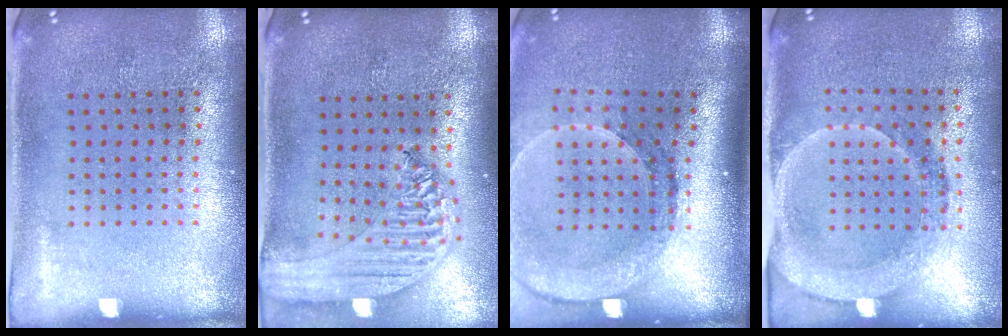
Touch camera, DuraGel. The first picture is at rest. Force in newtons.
{"total": 2.2, "press": 2.0, "slide": 0.9}
{"total": 2.8, "press": 2.1, "slide": 1.9}
{"total": 1.8, "press": 1.6, "slide": 0.7}